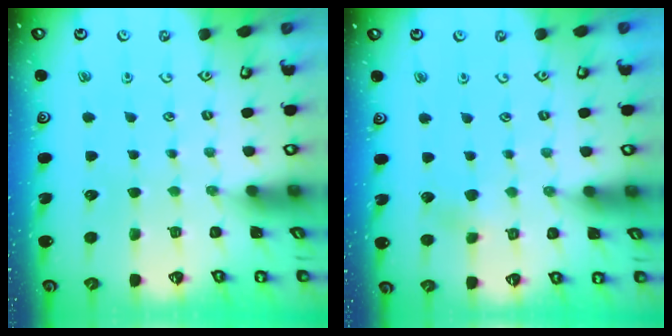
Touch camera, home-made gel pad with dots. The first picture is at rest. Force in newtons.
{"total": 3.9, "press": 3.7, "slide": 0.9}